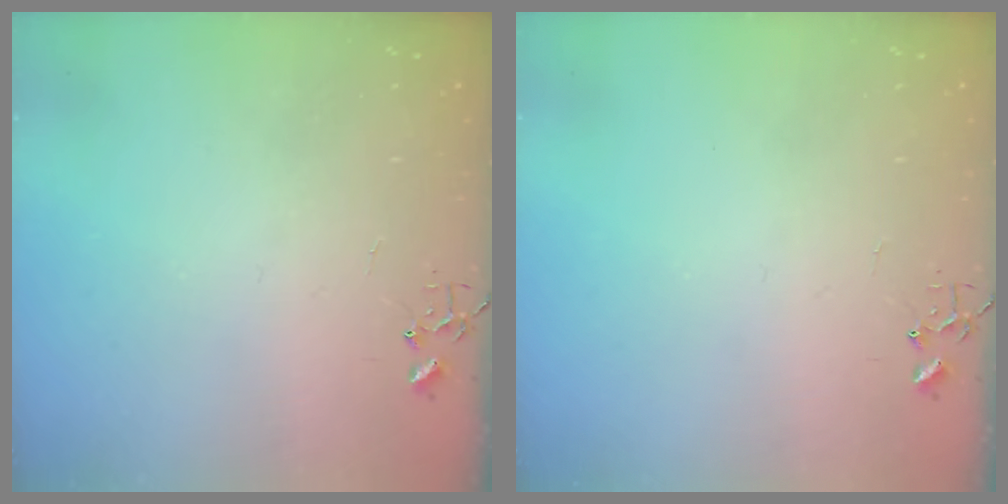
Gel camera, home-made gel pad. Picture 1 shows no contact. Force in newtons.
{"total": 0.0}